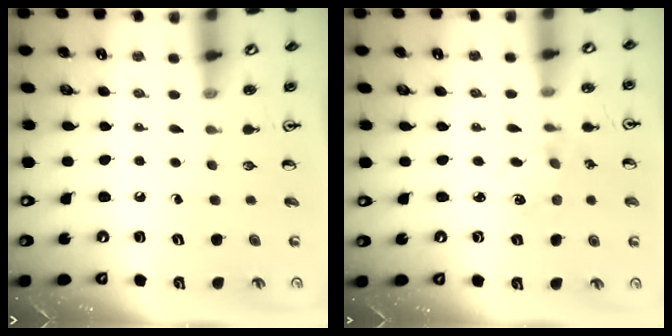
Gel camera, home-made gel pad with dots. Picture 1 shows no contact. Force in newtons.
{"total": 2.0, "press": 2.0, "slide": 0.2}